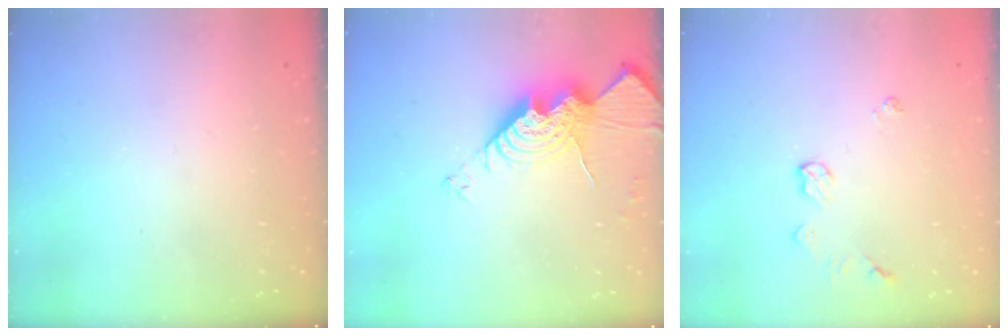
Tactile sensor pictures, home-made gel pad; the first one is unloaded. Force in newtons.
{"total": 14.6, "press": 14.5, "slide": 1.2}
{"total": 6.0, "press": 6.0, "slide": 0.3}